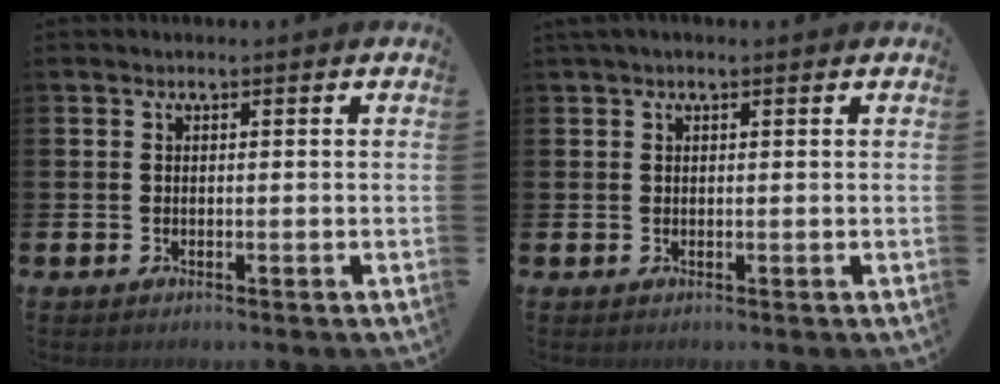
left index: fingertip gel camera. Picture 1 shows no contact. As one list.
[{"total": 1.0, "force": [0.7, 0.3, 0.6], "torque": [-0.002, 0.000, 0.009]}]